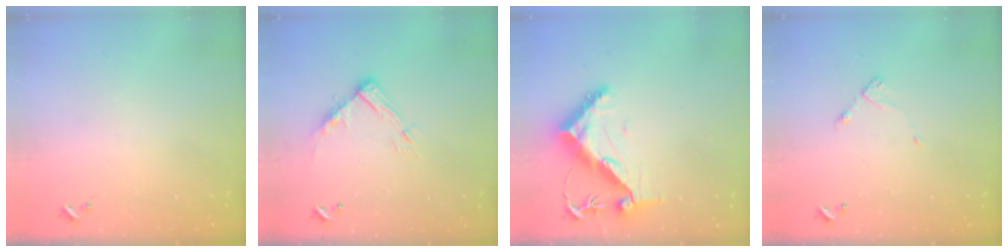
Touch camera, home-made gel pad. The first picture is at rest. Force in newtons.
{"total": 11.8, "press": 11.8, "slide": 0.5}
{"total": 11.0, "press": 10.9, "slide": 1.0}
{"total": 5.5, "press": 5.5, "slide": 0.3}